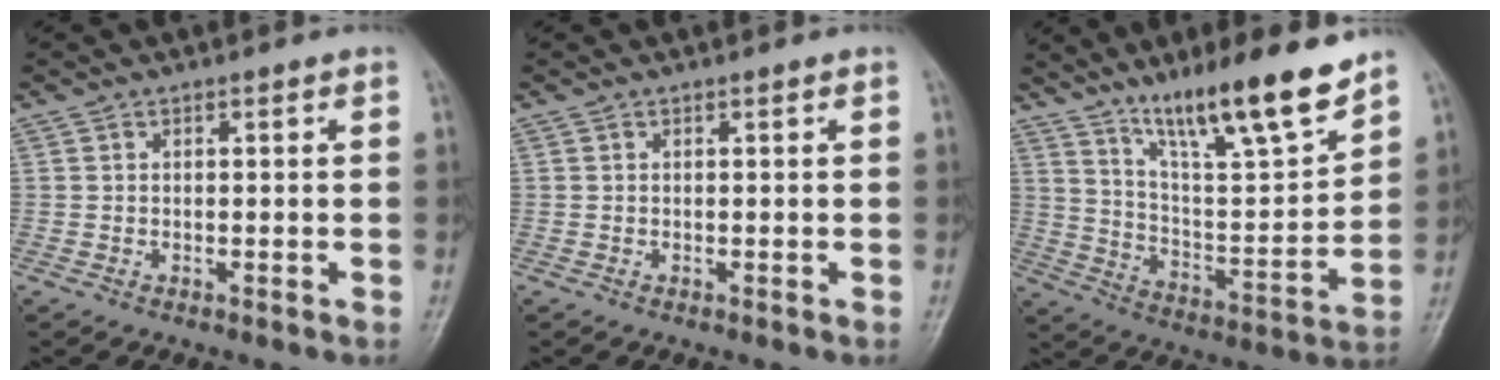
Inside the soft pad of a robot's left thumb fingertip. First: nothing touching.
{"total": 0.0}
{"total": 17.9, "force": [13.1, 2.8, 11.9], "torque": [-0.172, -0.078, 0.227]}